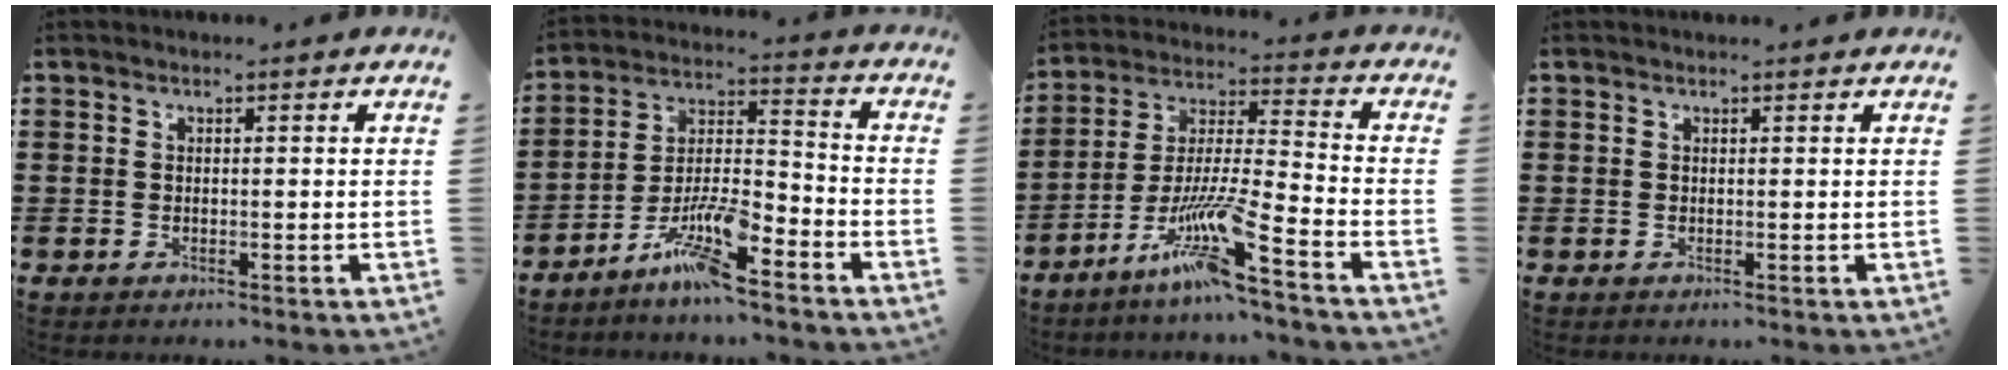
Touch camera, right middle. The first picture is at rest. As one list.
[{"total": 9.3, "force": [-6.6, 1.3, 6.4], "torque": [-0.144, -0.007, -0.131]}, {"total": 11.2, "force": [-7.5, 0.0, 8.3], "torque": [-0.172, -0.011, -0.152]}, {"total": 0.0}]